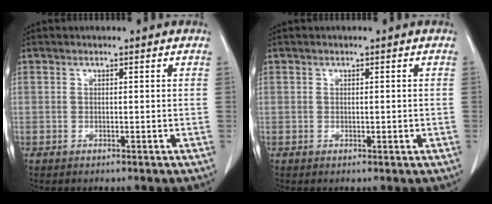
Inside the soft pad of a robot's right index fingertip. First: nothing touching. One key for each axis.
{"total": 0.9, "fx": -0.1, "fy": 0.4, "fz": 0.7, "tx": -0.009, "ty": -0.001, "tz": 0.001}